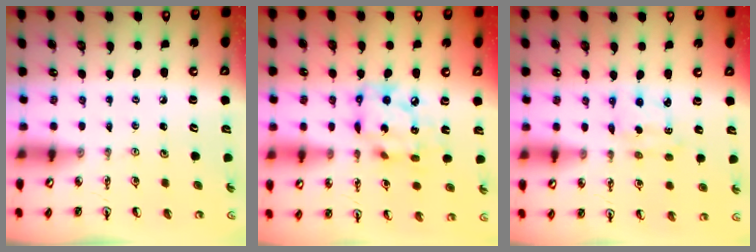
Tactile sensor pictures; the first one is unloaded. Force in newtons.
{"total": 13.7, "press": 13.6, "slide": 1.3}
{"total": 2.0, "press": 1.9, "slide": 0.5}